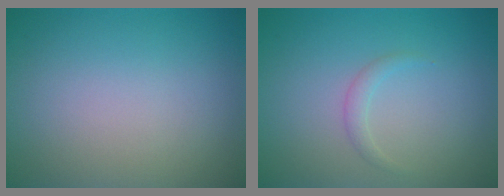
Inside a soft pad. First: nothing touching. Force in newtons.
{"total": 1.0, "press": 1.0, "slide": 0.2}